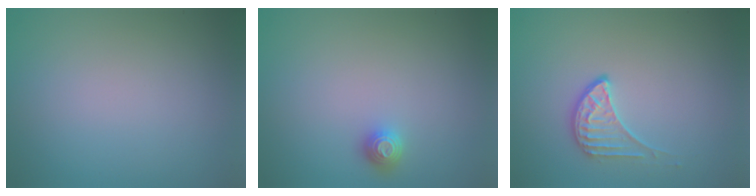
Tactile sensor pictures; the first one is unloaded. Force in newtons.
{"total": 1.4, "press": 1.2, "slide": 0.5}
{"total": 2.0, "press": 1.5, "slide": 1.3}